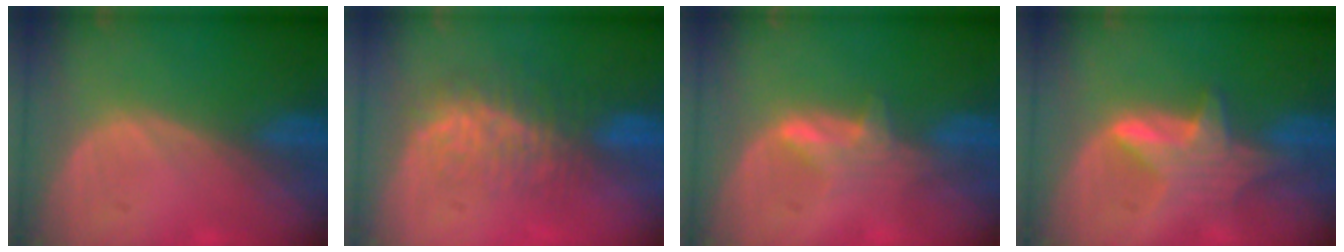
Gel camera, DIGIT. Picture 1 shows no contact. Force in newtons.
{"total": 8.0, "press": 7.4, "slide": 3.0}
{"total": 3.3, "press": 3.3, "slide": 0.4}
{"total": 6.0, "press": 6.0, "slide": 0.7}